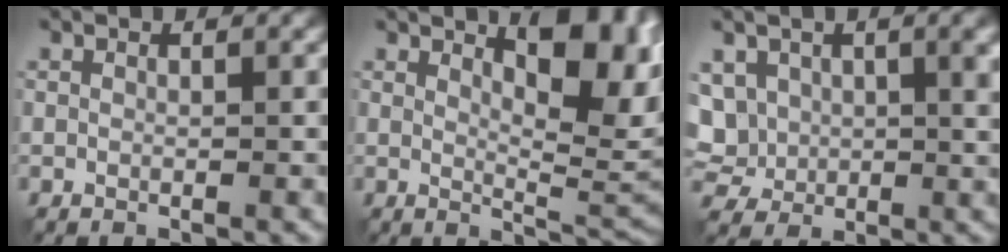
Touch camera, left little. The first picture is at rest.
{"total": 8.2, "force": [3.1, 2.8, 7.0], "torque": [-0.094, -0.001, 0.050]}
{"total": 7.8, "force": [2.2, 5.5, 5.2], "torque": [-0.114, -0.006, 0.047]}